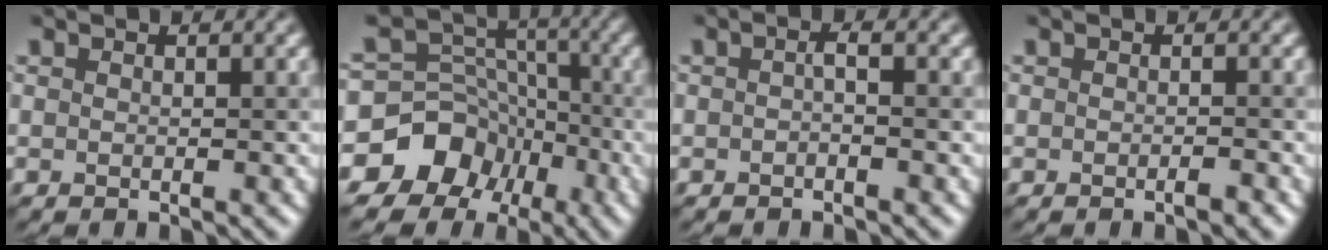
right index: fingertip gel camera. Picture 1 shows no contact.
{"total": 8.5, "force": [-4.9, 6.8, 1.5], "torque": [-0.024, 0.030, -0.082]}
{"total": 0.8, "force": [-0.3, -0.1, 0.7], "torque": [-0.016, 0.011, 0.002]}
{"total": 1.0, "force": [-0.7, 0.1, 0.7], "torque": [0.000, 0.012, -0.011]}